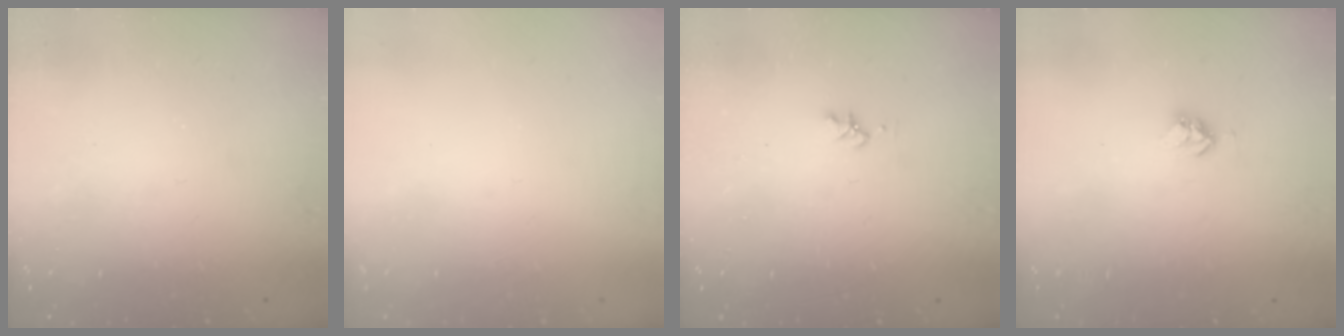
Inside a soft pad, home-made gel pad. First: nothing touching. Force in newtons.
{"total": 0.0}
{"total": 1.6, "press": 1.6, "slide": 0.3}
{"total": 4.0, "press": 3.9, "slide": 0.4}